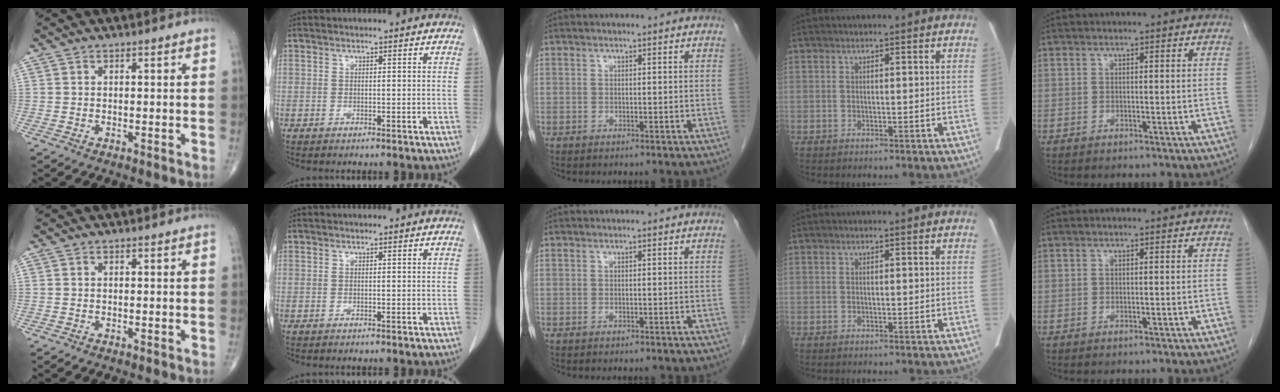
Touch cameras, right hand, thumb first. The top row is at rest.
{}